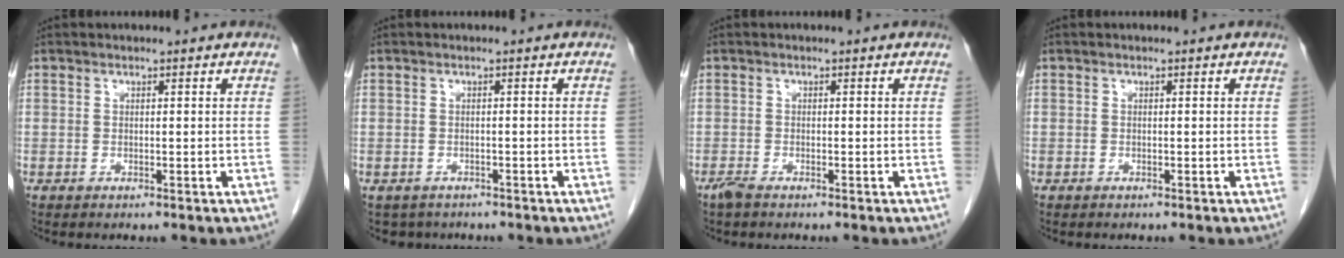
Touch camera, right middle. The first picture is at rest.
{"total": 3.5, "force": [-2.8, 2.0, 0.2], "torque": [-0.001, 0.002, -0.040]}
{"total": 1.4, "force": [-1.1, 0.2, 0.8], "torque": [-0.025, -0.004, -0.022]}
{"total": 0.0}